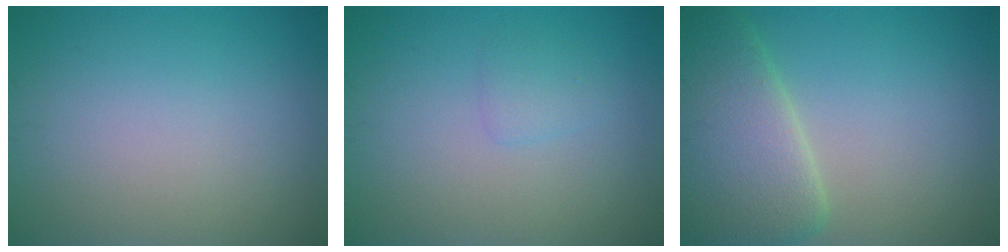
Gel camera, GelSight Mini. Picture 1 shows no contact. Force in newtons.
{"total": 1.1, "press": 1.1, "slide": 0.1}
{"total": 7.5, "press": 7.5, "slide": 0.4}